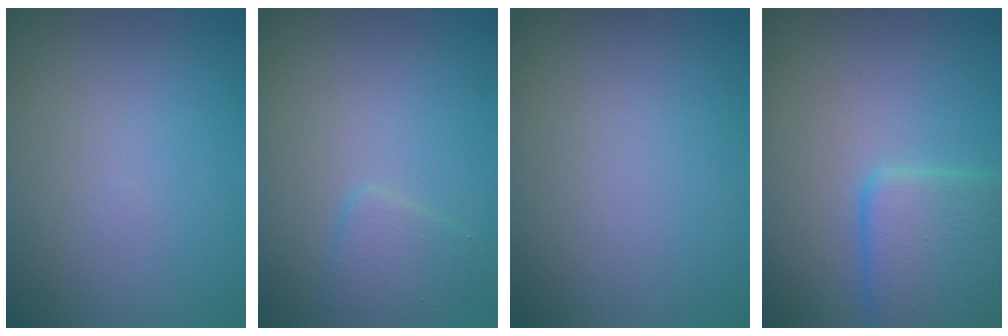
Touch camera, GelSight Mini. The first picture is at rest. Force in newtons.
{"total": 2.0, "press": 2.0, "slide": 0.1}
{"total": 0.0}
{"total": 5.6, "press": 5.6, "slide": 0.3}